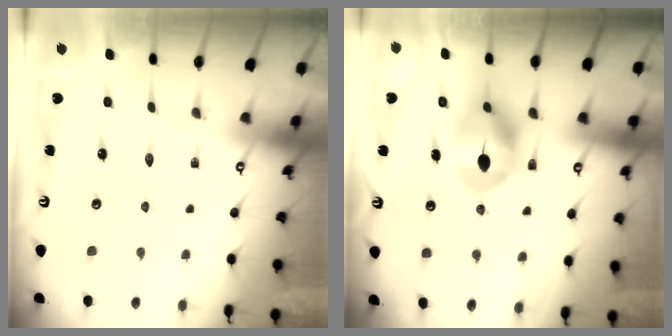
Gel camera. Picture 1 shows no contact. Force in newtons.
{"total": 8.4, "press": 8.4, "slide": 0.3}